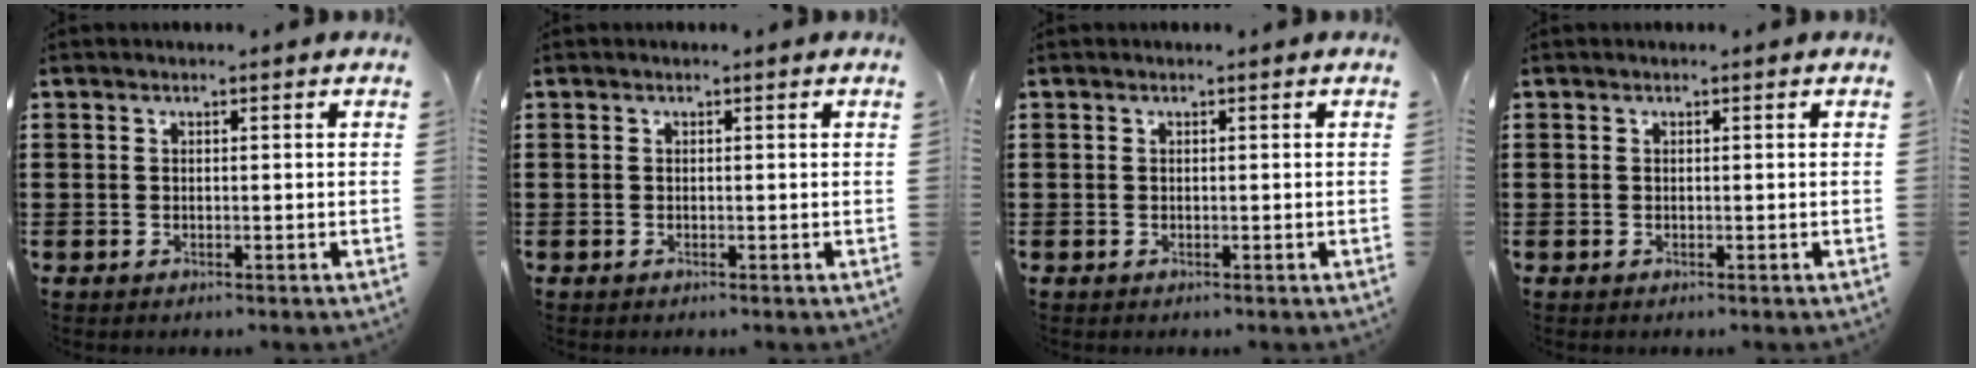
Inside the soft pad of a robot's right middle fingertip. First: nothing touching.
{"total": 0.0}
{"total": 0.0}
{"total": 0.0}